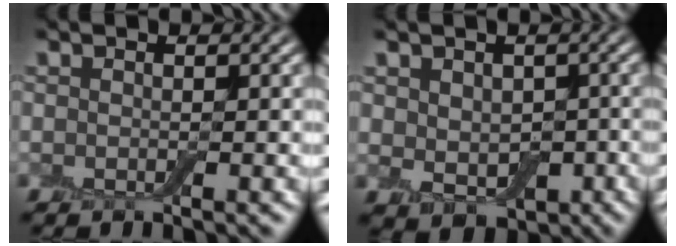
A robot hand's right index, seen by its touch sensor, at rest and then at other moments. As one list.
[{"total": 4.7, "force": [-0.3, 3.6, 3.0], "torque": [-0.051, -0.019, 0.007]}]